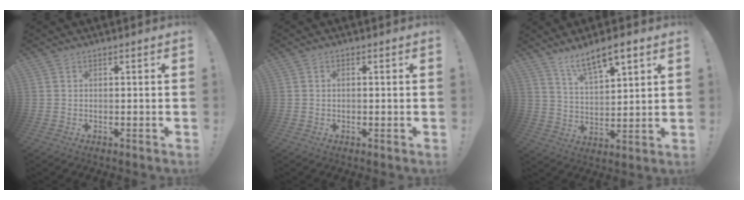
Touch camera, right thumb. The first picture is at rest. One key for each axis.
{"total": 0.8, "fx": 0.0, "fy": 0.5, "fz": 0.6, "tx": -0.008, "ty": 0.000, "tz": -0.001}
{"total": 9.9, "fx": 7.4, "fy": 3.1, "fz": 5.9, "tx": -0.093, "ty": -0.045, "tz": 0.129}